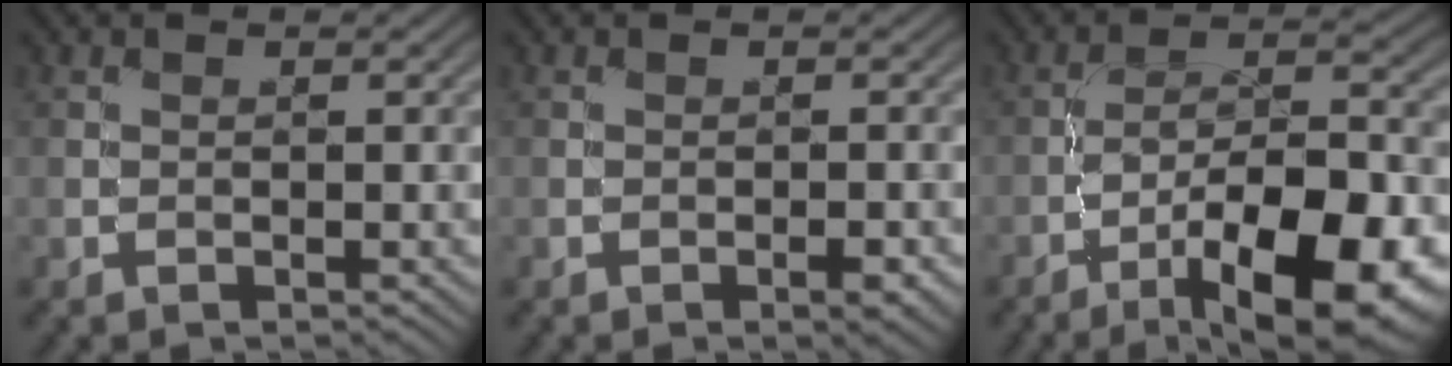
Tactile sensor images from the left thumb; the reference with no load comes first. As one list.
[{"total": 1.8, "force": [-0.9, 0.6, 1.4], "torque": [-0.023, 0.002, -0.014]}, {"total": 14.8, "force": [-7.8, 4.9, 11.6], "torque": [-0.184, -0.002, -0.122]}]